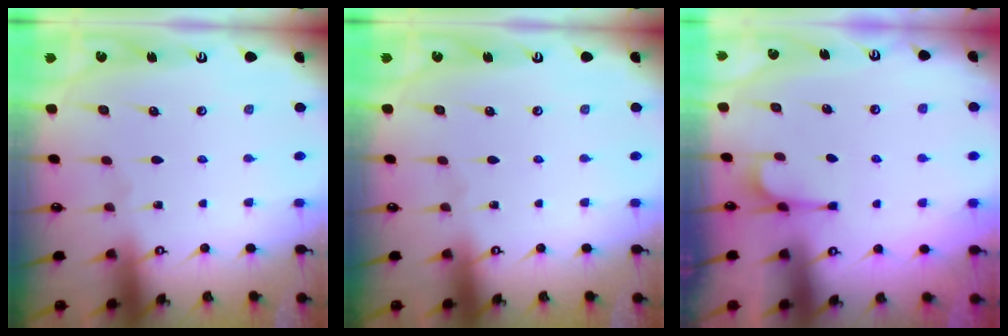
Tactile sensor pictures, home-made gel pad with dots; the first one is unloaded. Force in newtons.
{"total": 0.0}
{"total": 1.2, "press": 0.4, "slide": 1.1}